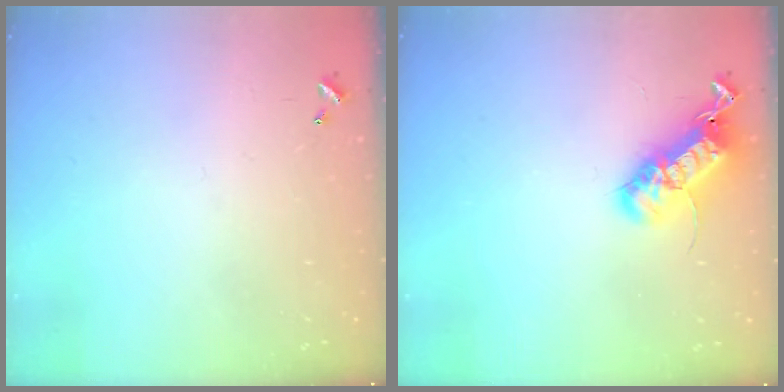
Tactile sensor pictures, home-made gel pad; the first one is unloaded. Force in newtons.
{"total": 21.0, "press": 21.0, "slide": 0.4}